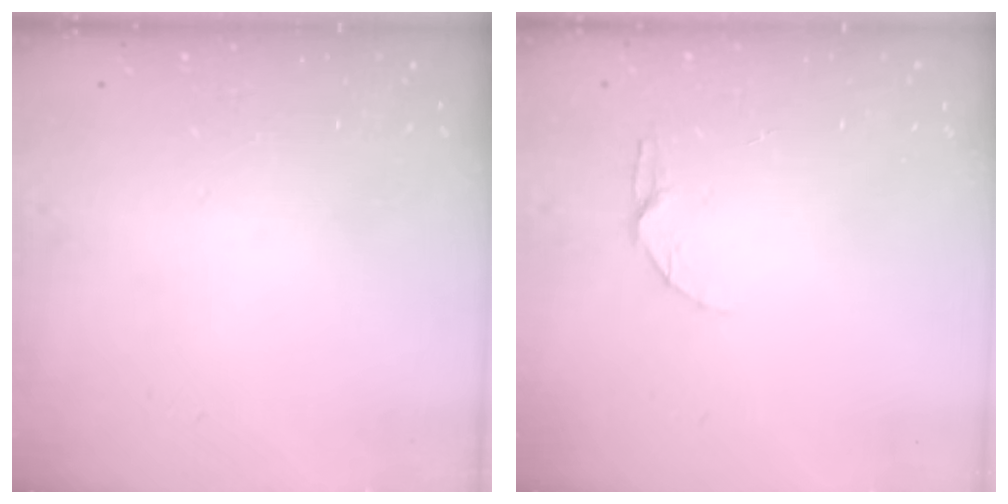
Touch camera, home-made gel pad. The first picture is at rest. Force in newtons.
{"total": 5.2, "press": 5.2, "slide": 0.6}